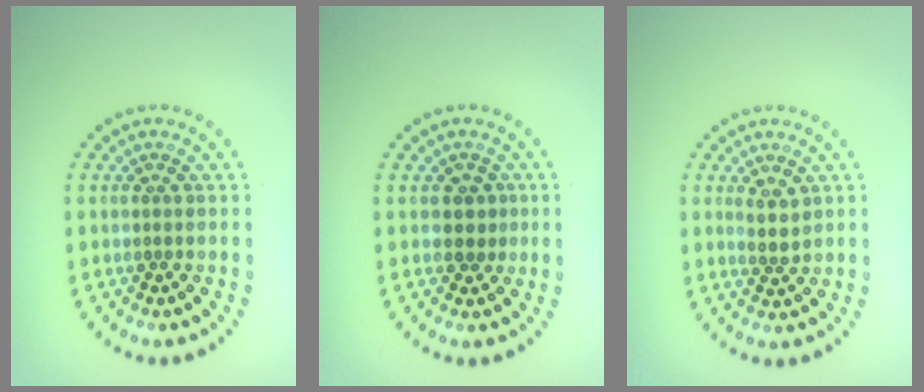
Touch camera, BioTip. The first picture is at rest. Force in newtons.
{"total": 1.6, "press": 1.4, "slide": 0.8}
{"total": 1.8, "press": 1.6, "slide": 0.9}